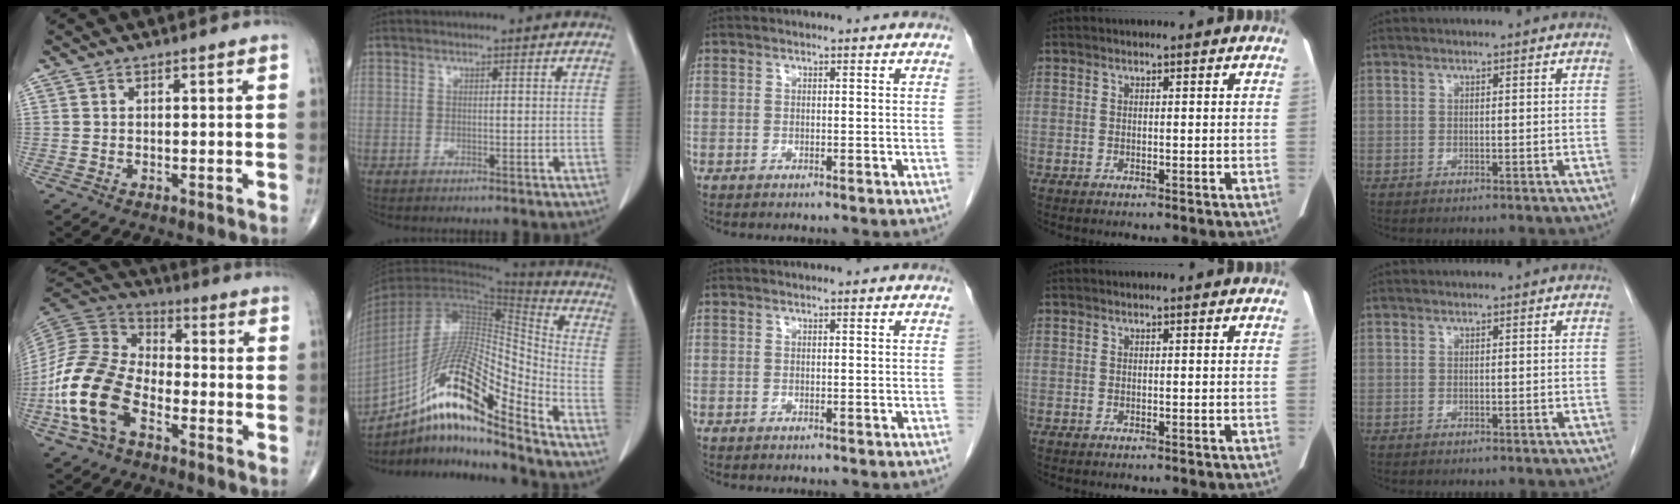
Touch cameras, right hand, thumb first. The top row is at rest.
{"thumb": {"total": 16.7, "force": [-6.4, 9.7, 12.0], "torque": [-0.244, 0.042, -0.134]}, "index": {"total": 19.7, "force": [-12.8, 2.7, 14.7], "torque": [-0.284, 0.006, -0.229]}}